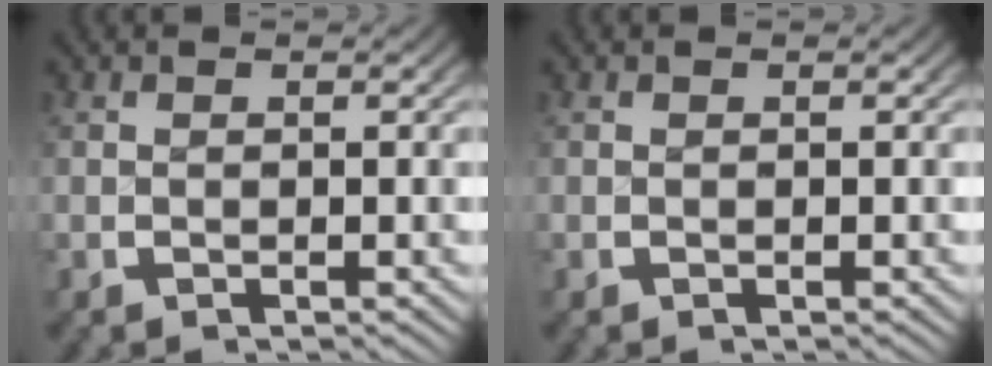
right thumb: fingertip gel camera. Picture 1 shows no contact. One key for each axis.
{"total": 0.0}